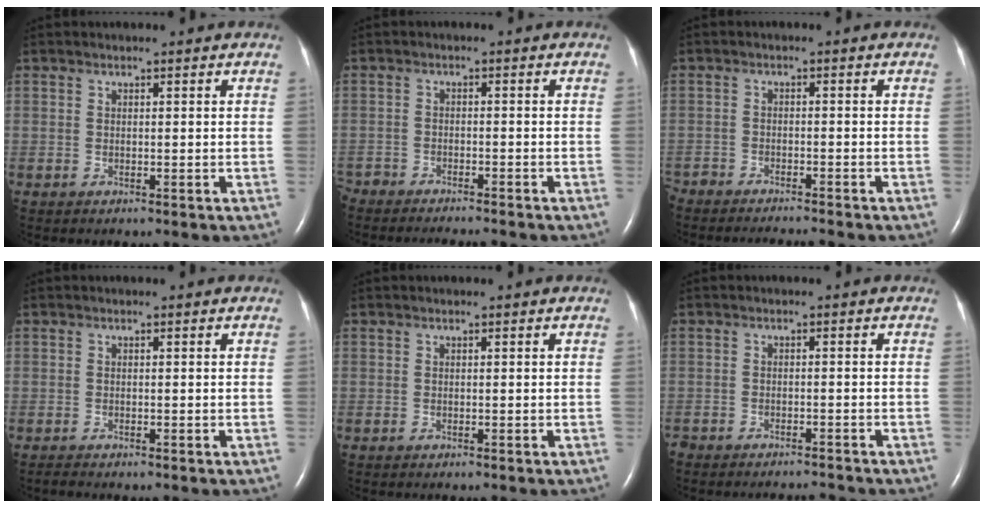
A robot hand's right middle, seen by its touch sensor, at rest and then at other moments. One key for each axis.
{"total": 9.8, "fx": -9.1, "fy": 1.4, "fz": 3.3, "tx": -0.050, "ty": -0.016, "tz": -0.133}
{"total": 8.6, "fx": -8.2, "fy": 0.7, "fz": 2.6, "tx": -0.034, "ty": -0.013, "tz": -0.123}
{"total": 0.5, "fx": -0.5, "fy": 0.0, "fz": 0.1, "tx": -0.008, "ty": -0.003, "tz": -0.010}
{"total": 0.0}
{"total": 4.7, "fx": -4.7, "fy": 0.4, "fz": 0.4, "tx": -0.003, "ty": -0.010, "tz": -0.073}